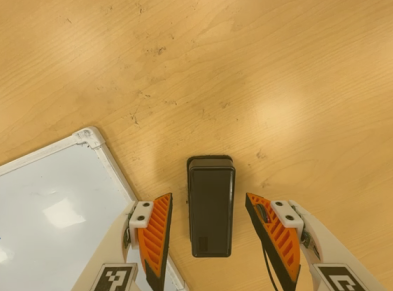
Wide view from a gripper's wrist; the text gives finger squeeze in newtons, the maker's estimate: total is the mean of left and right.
{"total": 0.0}